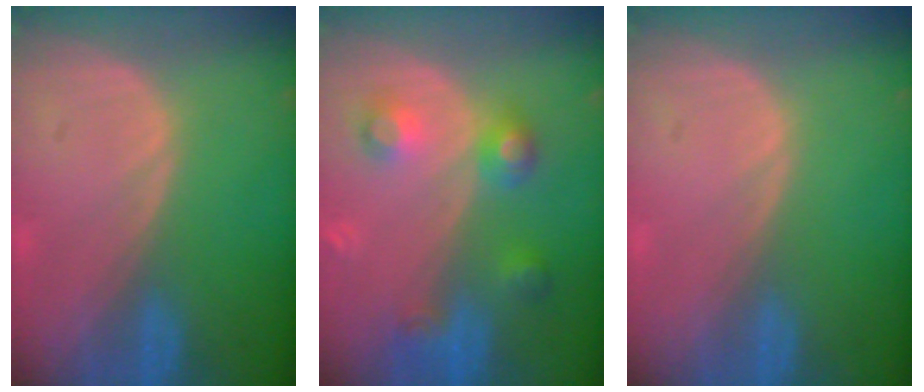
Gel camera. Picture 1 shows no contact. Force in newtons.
{"total": 5.6, "press": 5.6, "slide": 0.3}
{"total": 0.0}